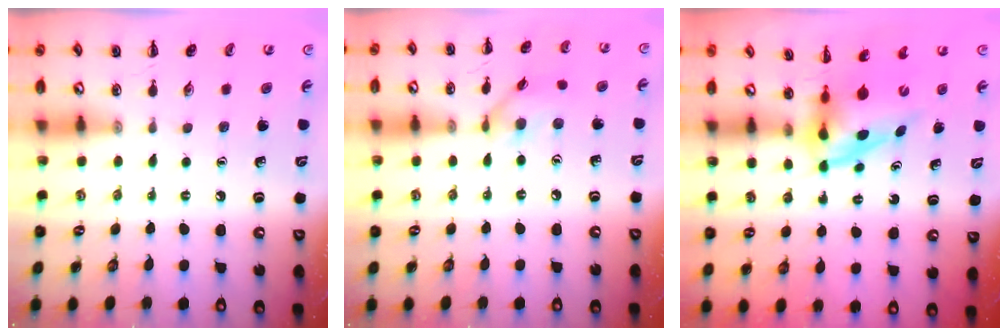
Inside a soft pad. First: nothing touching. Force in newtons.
{"total": 8.4, "press": 8.3, "slide": 0.7}
{"total": 3.9, "press": 3.8, "slide": 0.7}